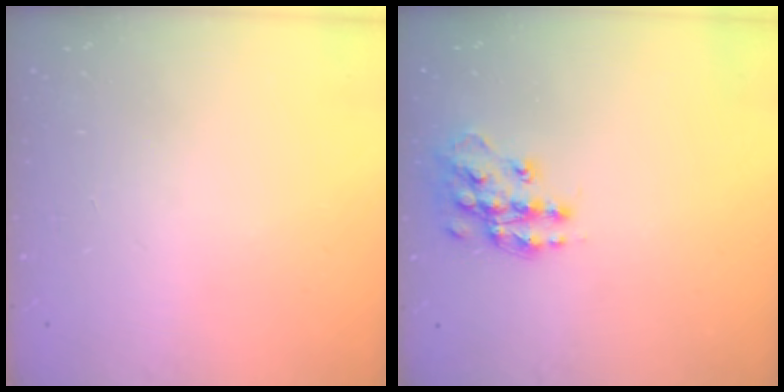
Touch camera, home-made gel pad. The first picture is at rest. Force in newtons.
{"total": 13.2, "press": 13.1, "slide": 0.9}